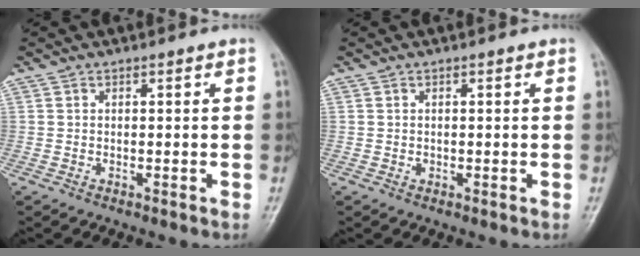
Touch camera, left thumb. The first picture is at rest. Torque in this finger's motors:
{"motor_torque": [-0.03, 0.09, 0.28, -0.20, 0.00]}